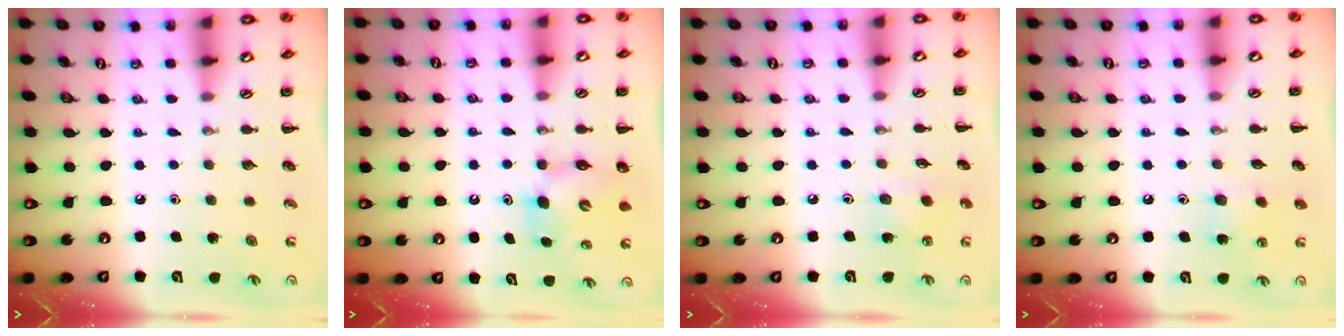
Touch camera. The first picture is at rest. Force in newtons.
{"total": 6.2, "press": 6.1, "slide": 0.7}
{"total": 3.8, "press": 3.7, "slide": 1.1}
{"total": 6.5, "press": 6.3, "slide": 1.7}